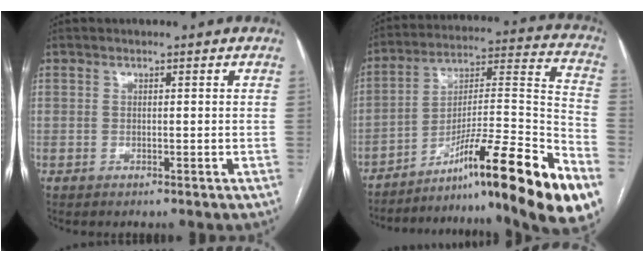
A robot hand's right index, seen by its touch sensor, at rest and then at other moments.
{"total": 25.4, "force": [-16.0, 0.8, 19.8], "torque": [-0.244, 0.020, -0.252]}